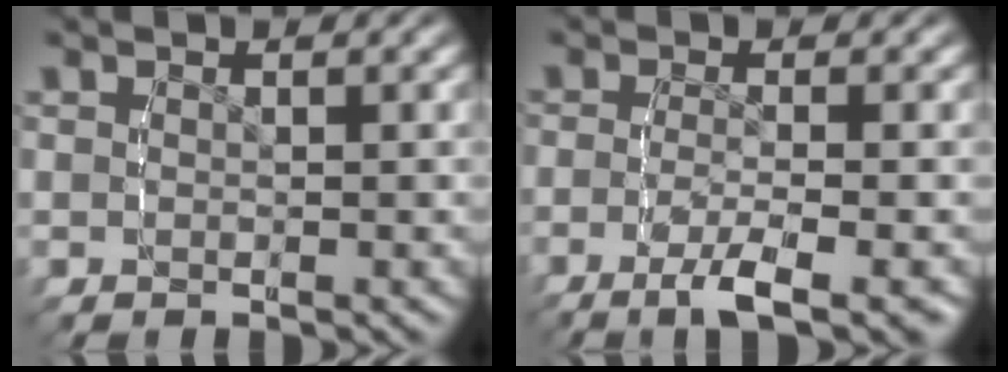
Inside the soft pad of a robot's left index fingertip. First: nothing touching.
{"total": 5.2, "force": [-3.1, 1.5, 3.8], "torque": [-0.078, -0.018, -0.048]}